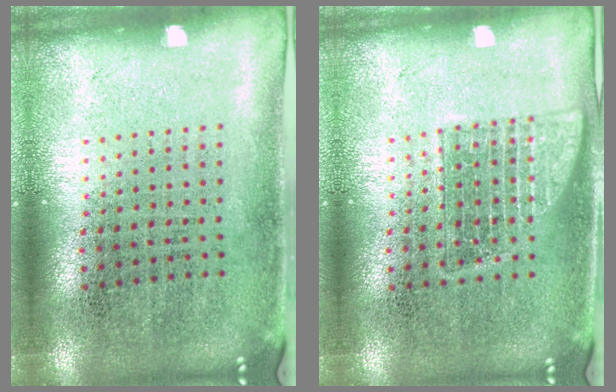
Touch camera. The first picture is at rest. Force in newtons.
{"total": 1.1, "press": 1.1, "slide": 0.3}